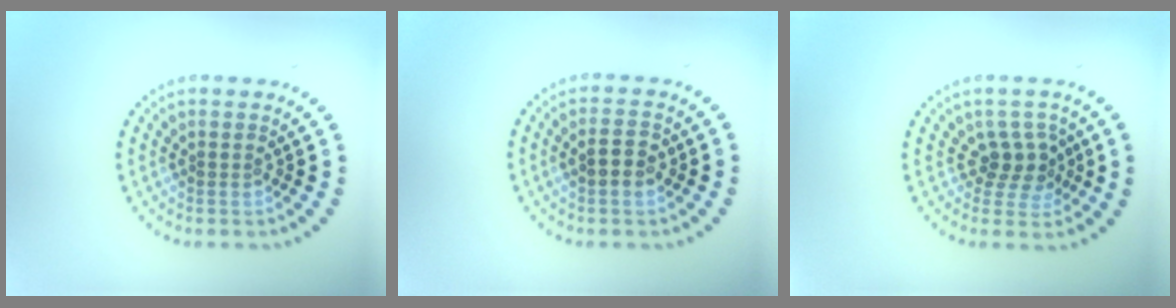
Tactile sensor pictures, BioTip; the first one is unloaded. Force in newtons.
{"total": 2.2, "press": 2.2, "slide": 0.1}
{"total": 2.4, "press": 2.1, "slide": 1.2}